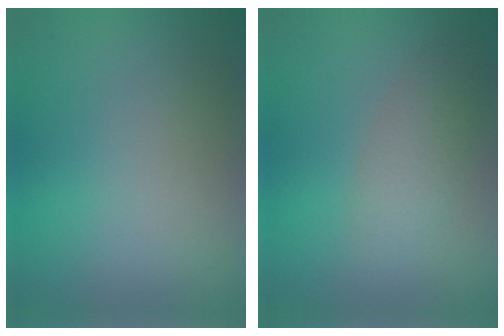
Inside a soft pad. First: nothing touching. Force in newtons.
{"total": 2.6, "press": 2.6, "slide": 0.1}